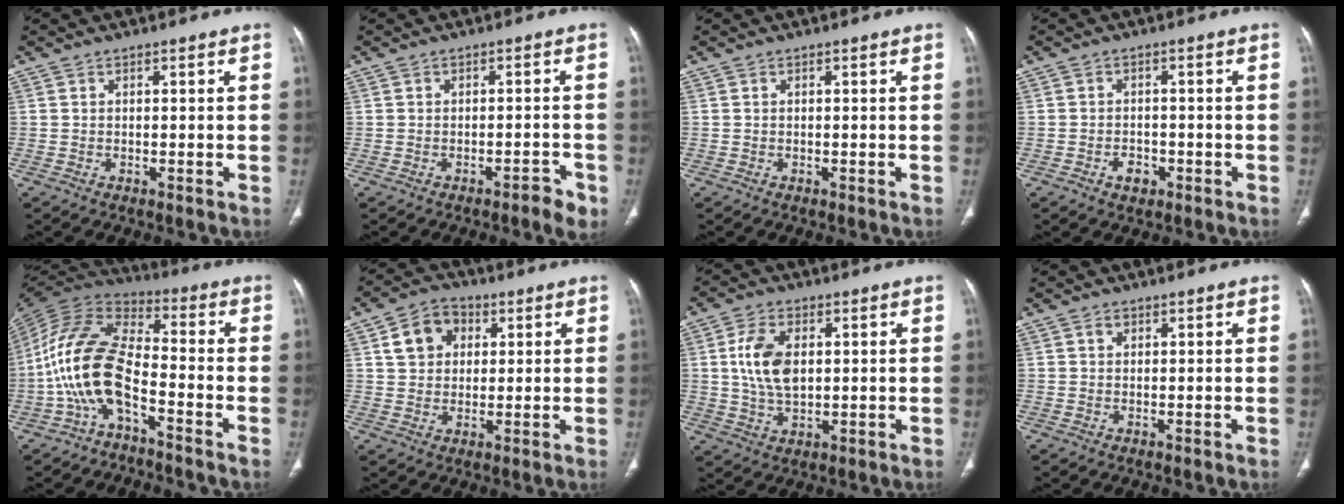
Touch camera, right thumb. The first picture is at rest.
{"total": 2.9, "force": [-1.9, 0.9, 2.0], "torque": [-0.023, 0.017, -0.023]}
{"total": 0.0}
{"total": 4.4, "force": [-2.3, 3.0, 2.2], "torque": [-0.019, 0.022, -0.034]}
{"total": 14.2, "force": [-5.2, 6.5, 11.5], "torque": [-0.238, 0.062, -0.110]}
{"total": 8.5, "force": [3.0, 6.7, 4.3], "torque": [-0.048, 0.001, 0.047]}
{"total": 9.1, "force": [1.5, 5.4, 7.2], "torque": [-0.135, -0.006, 0.034]}
{"total": 1.2, "force": [0.6, 0.8, 0.5], "torque": [-0.003, -0.002, 0.011]}